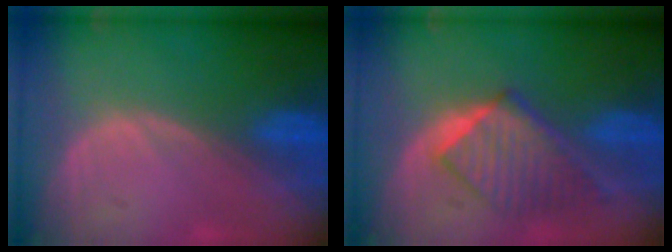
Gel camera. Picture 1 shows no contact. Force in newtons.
{"total": 6.9, "press": 6.9, "slide": 0.2}